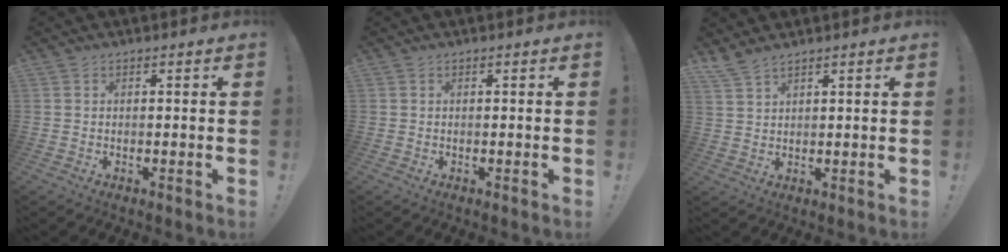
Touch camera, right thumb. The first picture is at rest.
{"total": 0.0}
{"total": 4.2, "force": [3.7, 1.1, 1.6], "torque": [-0.034, -0.023, 0.071]}